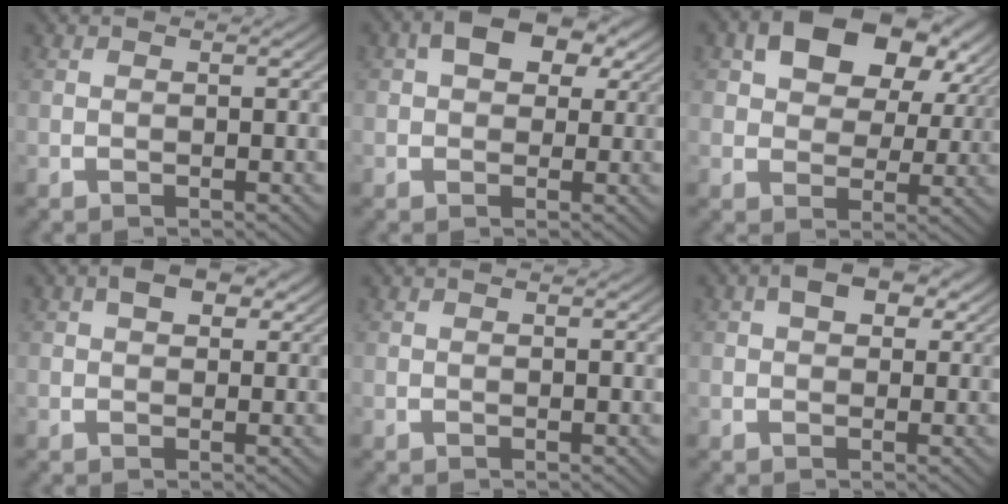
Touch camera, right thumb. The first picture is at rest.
{"total": 5.0, "force": [2.2, 3.0, 3.3], "torque": [-0.051, 0.008, 0.030]}
{"total": 8.3, "force": [3.3, 4.9, 5.8], "torque": [-0.104, -0.004, 0.060]}
{"total": 2.5, "force": [1.3, 1.5, 1.6], "torque": [-0.021, 0.001, 0.019]}
{"total": 0.0}
{"total": 3.0, "force": [1.3, 1.9, 1.9], "torque": [-0.026, 0.002, 0.016]}